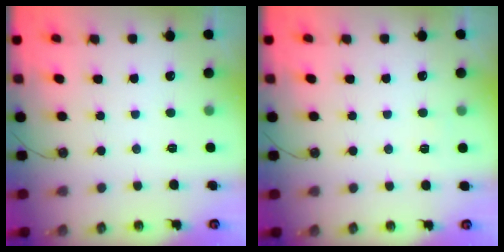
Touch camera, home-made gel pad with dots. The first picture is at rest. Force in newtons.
{"total": 2.7, "press": 2.4, "slide": 1.3}